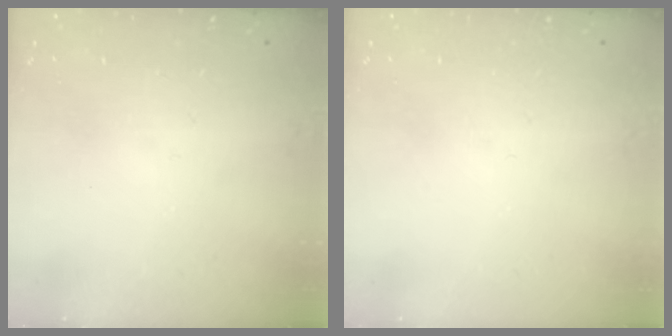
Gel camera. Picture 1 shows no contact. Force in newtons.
{"total": 0.0}